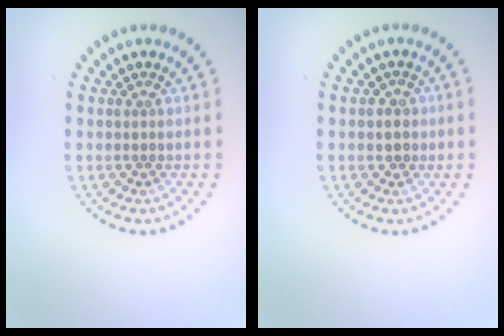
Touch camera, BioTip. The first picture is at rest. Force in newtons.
{"total": 1.5, "press": 1.3, "slide": 0.6}